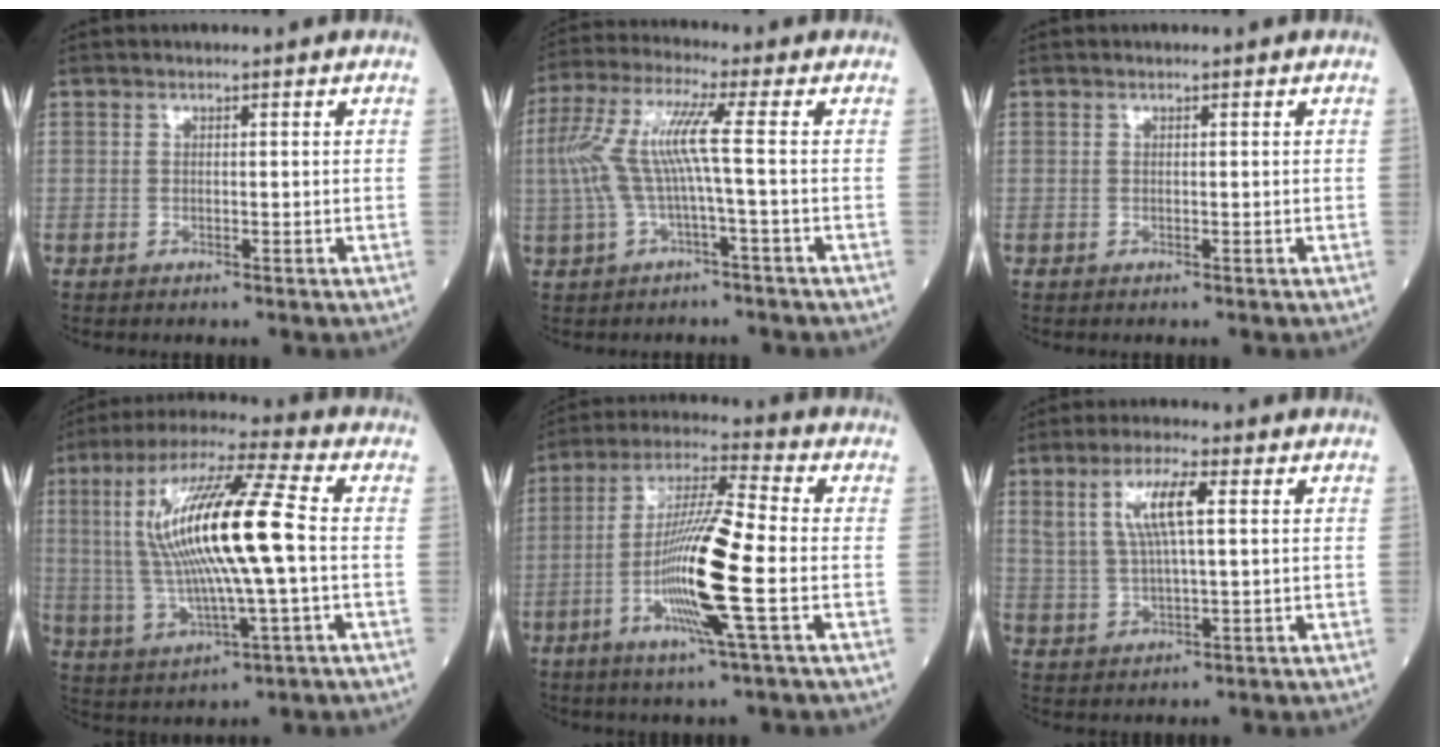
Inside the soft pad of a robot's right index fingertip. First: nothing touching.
{"total": 8.3, "force": [-0.5, -0.3, 8.3], "torque": [-0.187, 0.027, -0.010]}
{"total": 0.0}
{"total": 18.2, "force": [1.2, 1.6, 18.1], "torque": [-0.365, 0.016, 0.022]}
{"total": 13.8, "force": [-3.4, -0.3, 13.4], "torque": [-0.262, -0.007, -0.071]}
{"total": 7.4, "force": [2.4, 1.3, 6.8], "torque": [-0.143, 0.012, 0.052]}